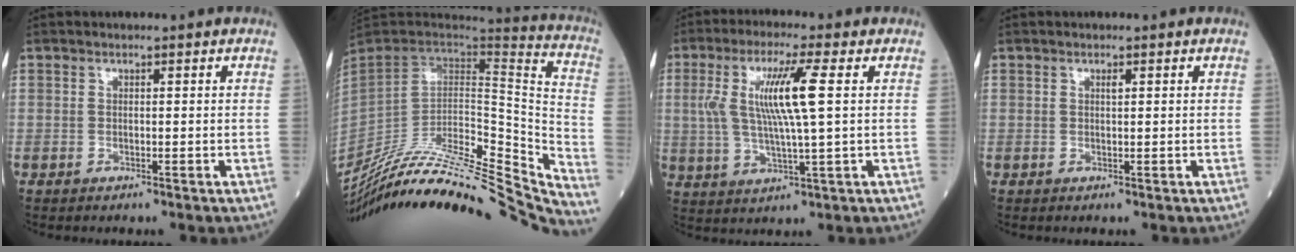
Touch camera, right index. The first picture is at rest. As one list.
[{"total": 38.9, "force": [-35.2, 3.6, 16.2], "torque": [-0.202, -0.051, -0.507]}, {"total": 10.1, "force": [1.8, 0.2, 9.9], "torque": [-0.211, 0.006, 0.034]}, {"total": 0.5, "force": [0.3, 0.1, 0.5], "torque": [-0.012, -0.001, 0.005]}]